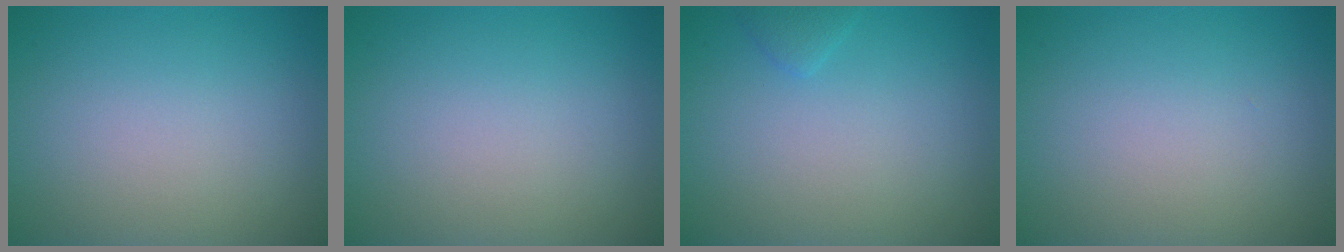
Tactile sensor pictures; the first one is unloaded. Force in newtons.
{"total": 0.0}
{"total": 0.8, "press": 0.8, "slide": 0.1}
{"total": 0.0}